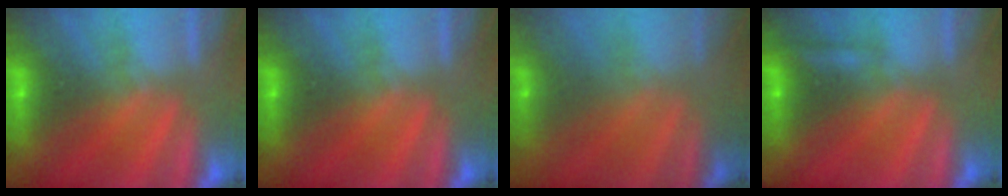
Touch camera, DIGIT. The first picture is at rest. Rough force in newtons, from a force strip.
{"total": 0.0}
{"total": 5.7}
{"total": 2.2}